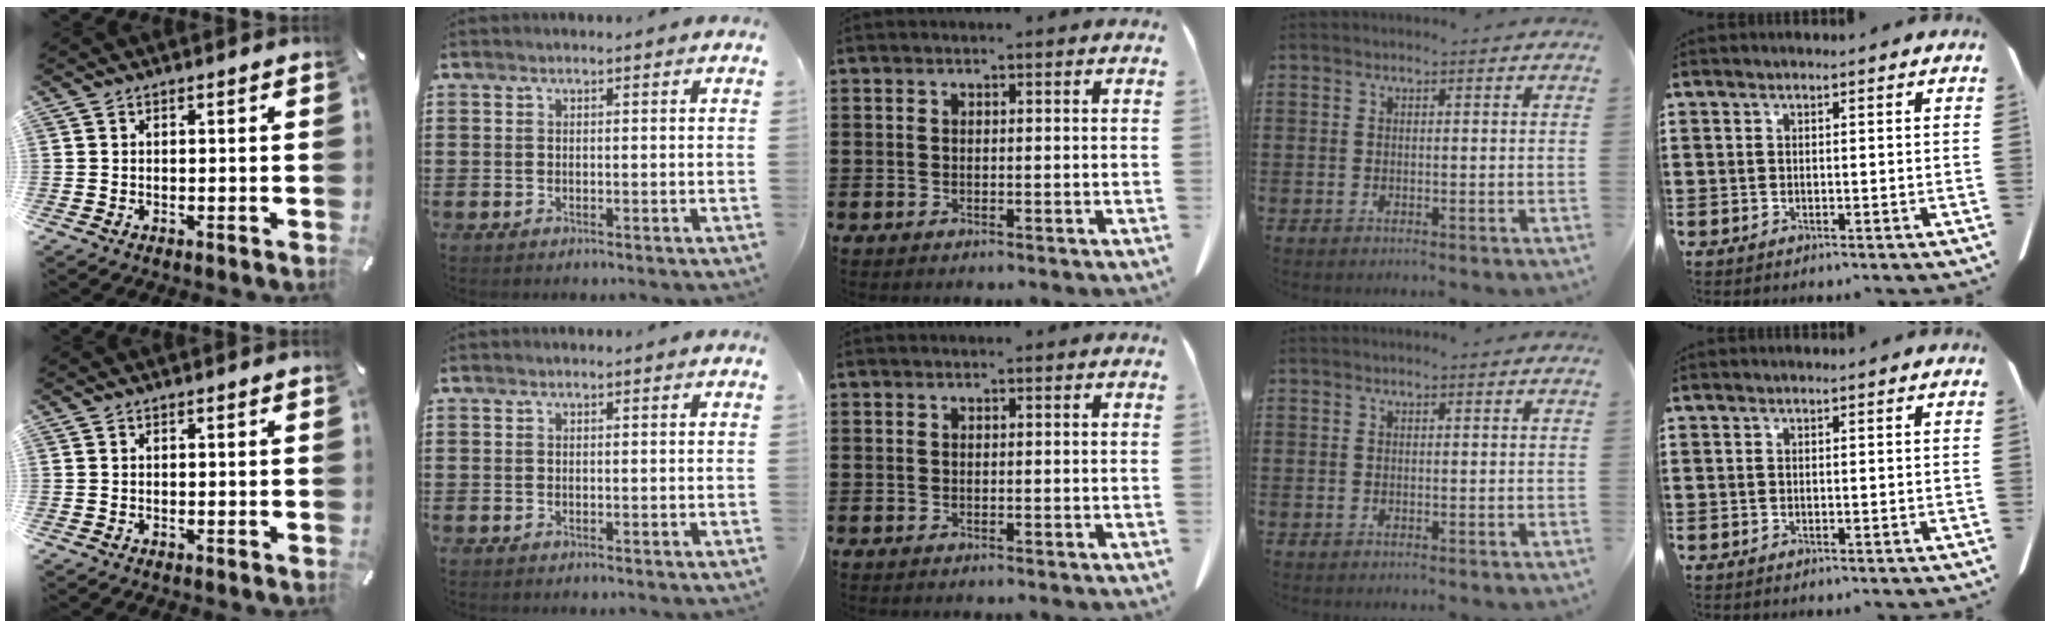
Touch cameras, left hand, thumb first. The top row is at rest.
{}